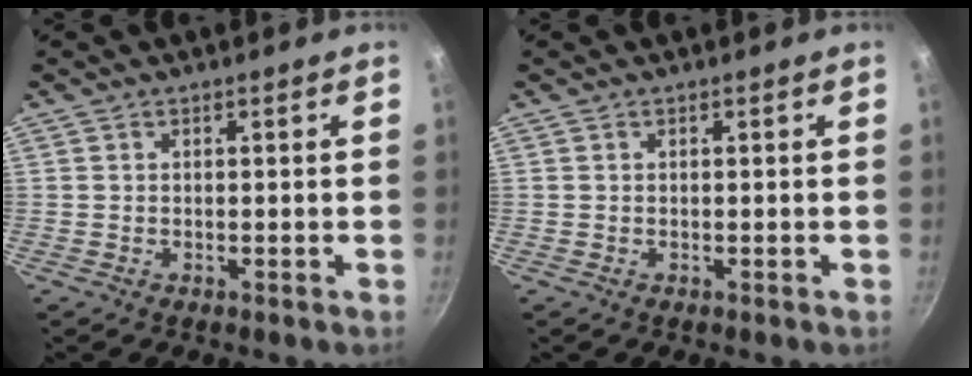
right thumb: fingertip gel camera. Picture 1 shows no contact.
{"total": 0.0}